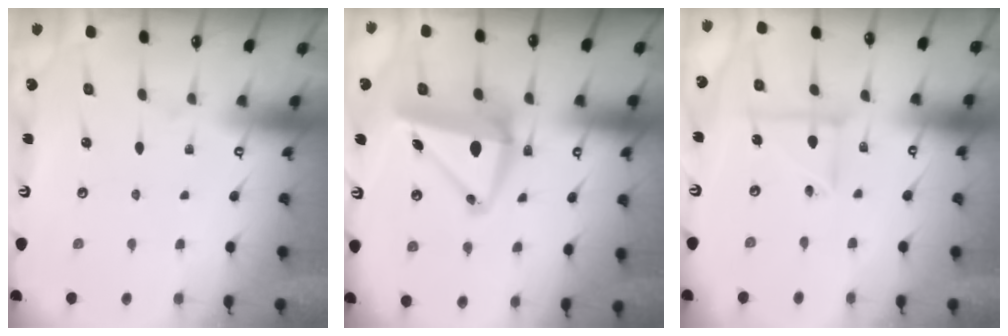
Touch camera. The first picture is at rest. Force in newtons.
{"total": 10.6, "press": 9.9, "slide": 3.7}
{"total": 6.8, "press": 6.8, "slide": 0.4}